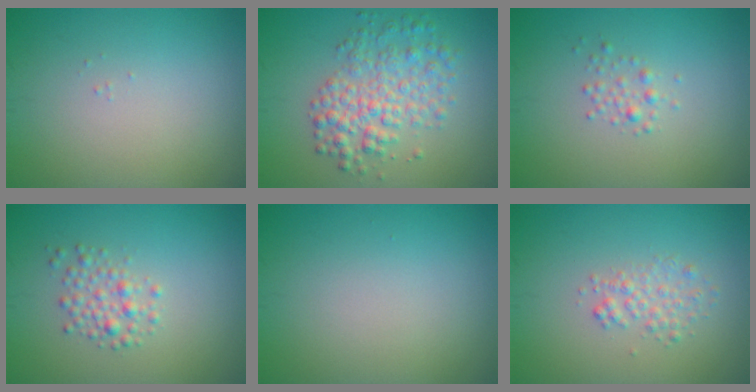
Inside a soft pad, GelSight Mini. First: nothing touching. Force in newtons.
{"total": 4.6, "press": 4.6, "slide": 0.1}
{"total": 1.2, "press": 1.2, "slide": 0.0}
{"total": 2.1, "press": 2.1, "slide": 0.1}
{"total": 0.0}
{"total": 1.7, "press": 1.7, "slide": 0.1}